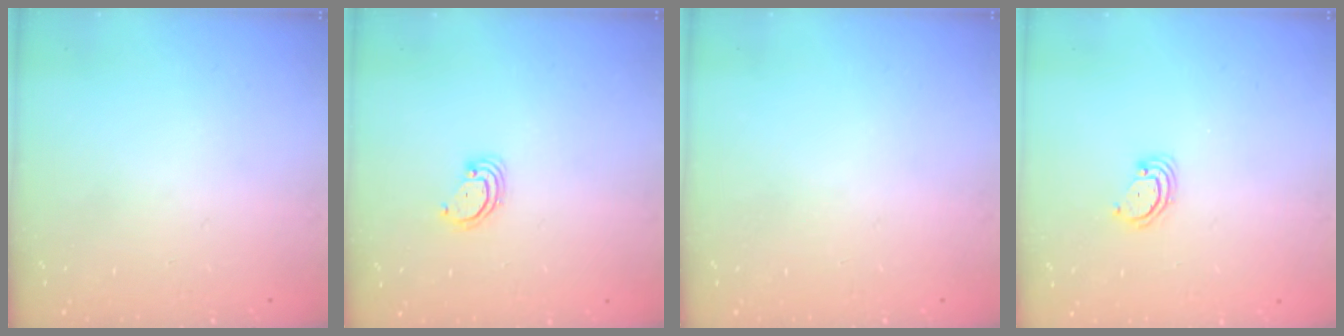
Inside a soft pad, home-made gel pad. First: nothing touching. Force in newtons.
{"total": 3.1, "press": 3.0, "slide": 0.3}
{"total": 0.0}
{"total": 2.9, "press": 2.9, "slide": 0.3}